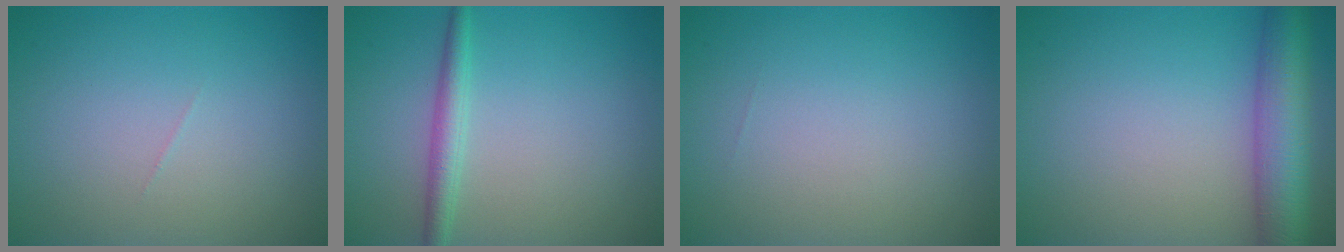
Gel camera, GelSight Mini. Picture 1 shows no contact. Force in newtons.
{"total": 2.2, "press": 2.2, "slide": 0.1}
{"total": 0.0}
{"total": 7.1, "press": 7.1, "slide": 0.2}